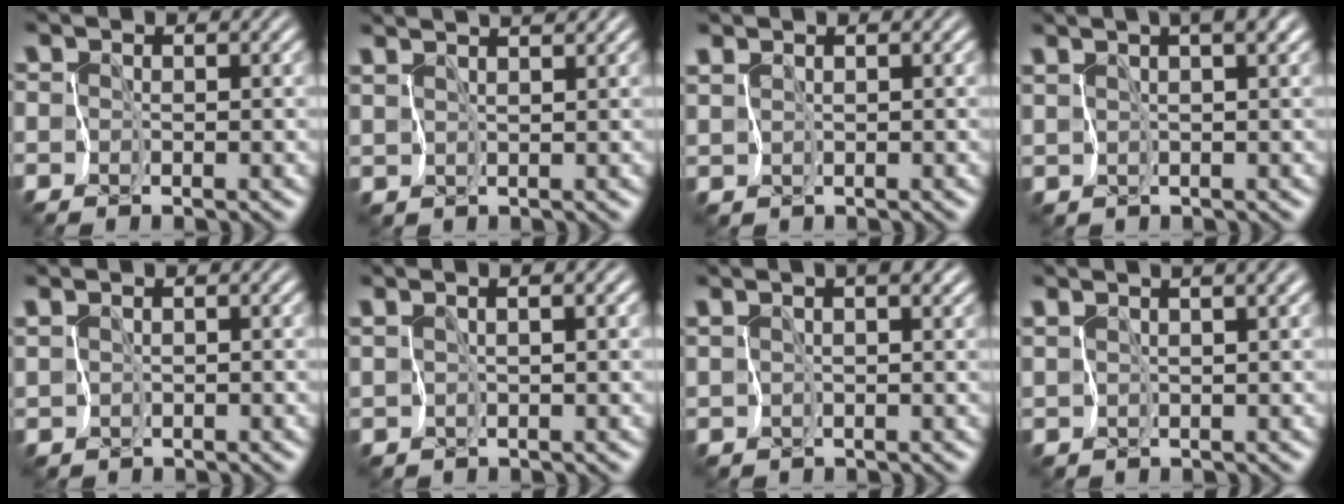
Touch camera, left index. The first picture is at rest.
{"total": 4.3, "force": [3.8, 0.8, 2.0], "torque": [-0.038, 0.024, 0.050]}
{"total": 1.0, "force": [0.9, -0.2, -0.1], "torque": [-0.004, 0.002, 0.023]}
{"total": 4.7, "force": [3.0, 1.2, 3.4], "torque": [-0.052, 0.018, 0.043]}
{"total": 0.7, "force": [0.7, 0.2, -0.3], "torque": [0.001, 0.000, 0.015]}
{"total": 2.2, "force": [1.5, 0.4, 1.6], "torque": [-0.019, 0.008, 0.023]}
{"total": 3.2, "force": [2.3, 0.9, 2.0], "torque": [-0.025, 0.013, 0.029]}
{"total": 6.0, "force": [4.1, 1.8, 4.1], "torque": [-0.063, 0.033, 0.062]}